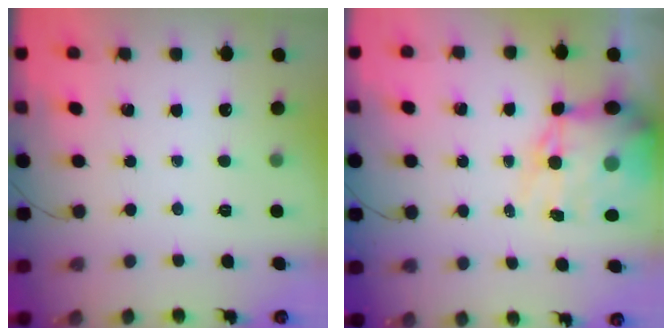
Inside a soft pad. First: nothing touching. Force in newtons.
{"total": 15.1, "press": 14.7, "slide": 3.6}